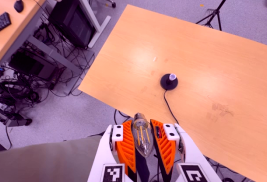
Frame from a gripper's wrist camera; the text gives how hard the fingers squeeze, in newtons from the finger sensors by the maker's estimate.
{"total": 22.4, "left": 24.9, "right": 19.9}